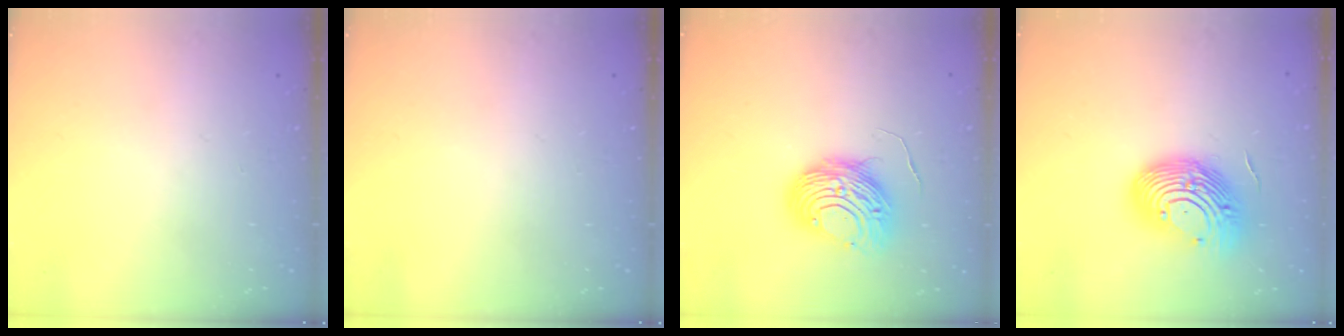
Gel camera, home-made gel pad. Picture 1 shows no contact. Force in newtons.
{"total": 0.0}
{"total": 9.5, "press": 9.5, "slide": 0.8}
{"total": 16.3, "press": 15.8, "slide": 4.1}